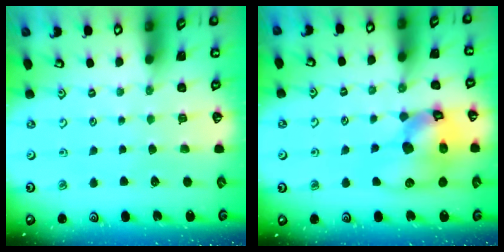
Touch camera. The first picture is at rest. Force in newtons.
{"total": 19.0, "press": 18.8, "slide": 2.7}